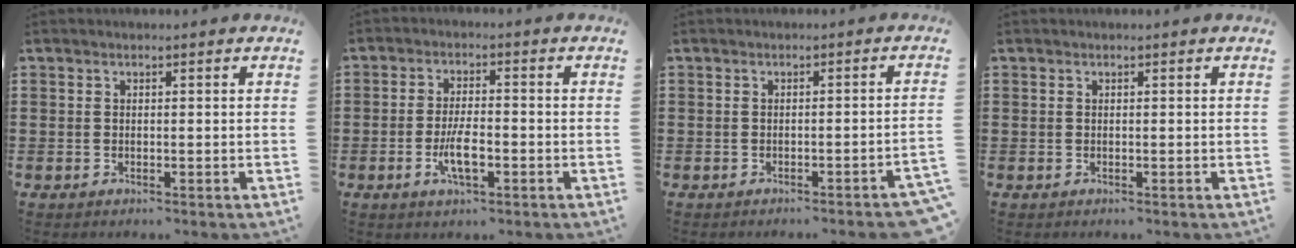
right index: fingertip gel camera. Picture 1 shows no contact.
{"total": 5.4, "force": [-1.8, 1.8, 4.8], "torque": [-0.099, -0.003, -0.036]}
{"total": 1.7, "force": [-1.3, -0.3, 1.0], "torque": [-0.017, -0.001, -0.026]}
{"total": 0.0}